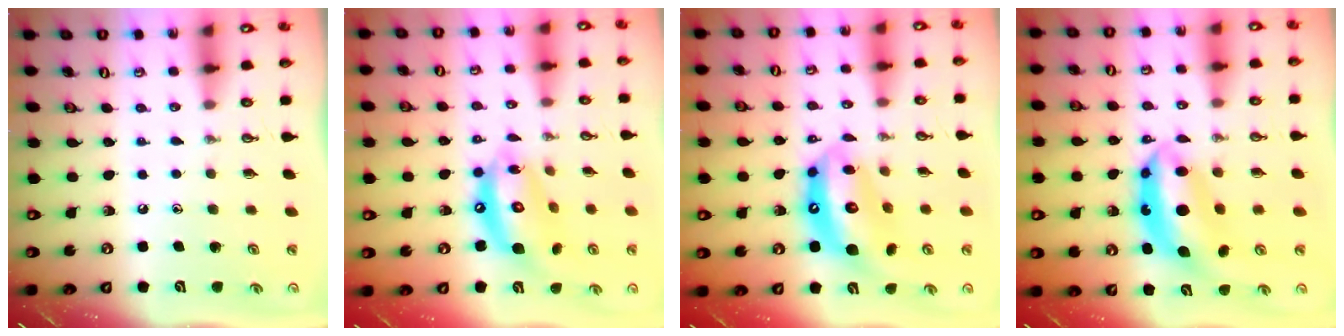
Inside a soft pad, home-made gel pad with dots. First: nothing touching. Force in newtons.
{"total": 14.2, "press": 14.1, "slide": 1.5}
{"total": 14.9, "press": 14.9, "slide": 1.2}
{"total": 12.1, "press": 12.1, "slide": 0.9}